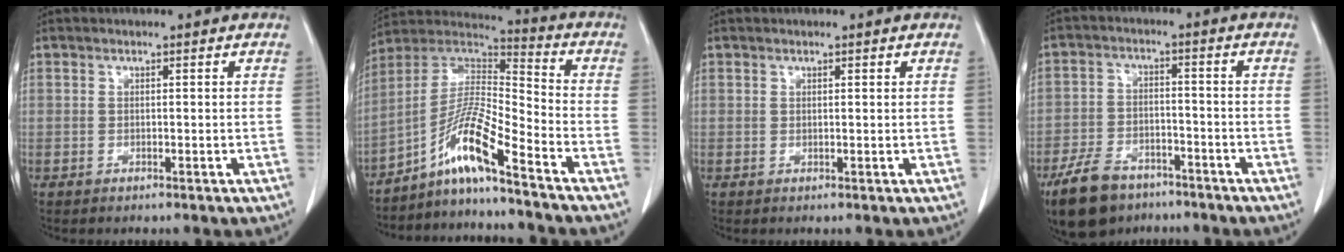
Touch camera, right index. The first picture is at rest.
{"total": 10.8, "force": [-7.0, 0.1, 8.2], "torque": [-0.161, 0.012, -0.133]}
{"total": 0.0}
{"total": 10.1, "force": [-7.3, 5.3, 4.4], "torque": [-0.097, -0.003, -0.124]}